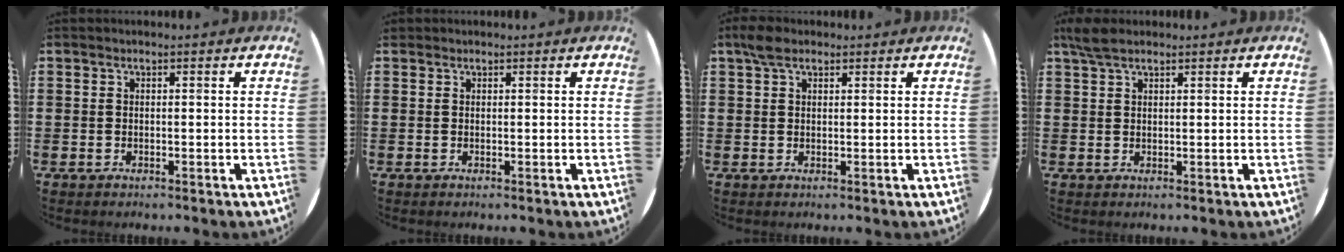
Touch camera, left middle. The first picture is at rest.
{"total": 0.0}
{"total": 2.5, "force": [1.8, 1.2, 1.2], "torque": [-0.018, 0.004, 0.031]}
{"total": 3.0, "force": [2.3, 1.1, 1.7], "torque": [-0.038, 0.006, 0.042]}